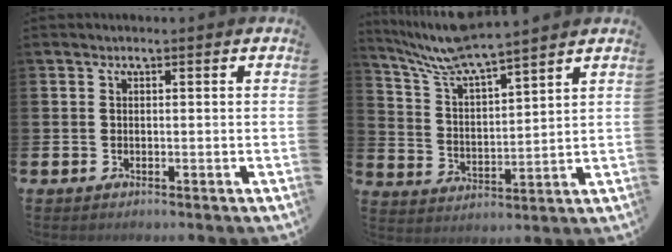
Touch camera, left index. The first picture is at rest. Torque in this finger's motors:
{"motor_torque": [1.62, -0.52, 0.26, 0.21]}